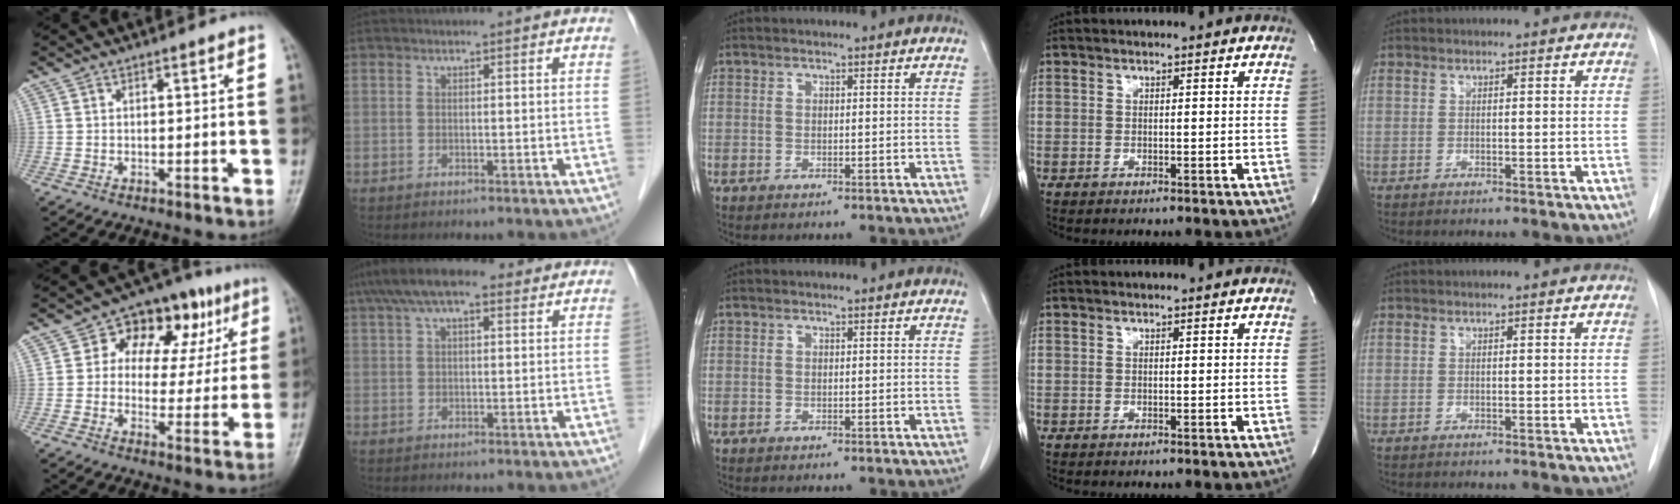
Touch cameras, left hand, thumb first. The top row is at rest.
{"thumb": {"total": 15.0, "force": [5.3, 9.9, 9.9], "torque": [-0.078, 0.014, 0.073]}, "index": {"total": 10.0, "force": [6.8, 3.3, 6.5], "torque": [-0.123, 0.051, 0.114]}}